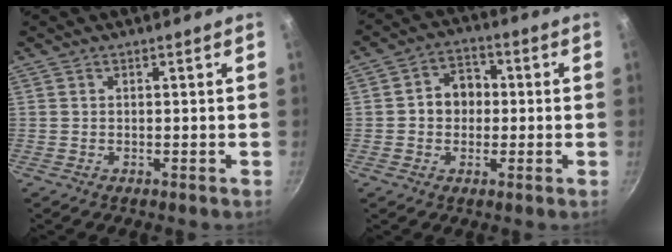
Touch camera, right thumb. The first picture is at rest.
{"total": 7.2, "force": [0.0, 6.0, 4.0], "torque": [-0.023, 0.015, -0.009]}